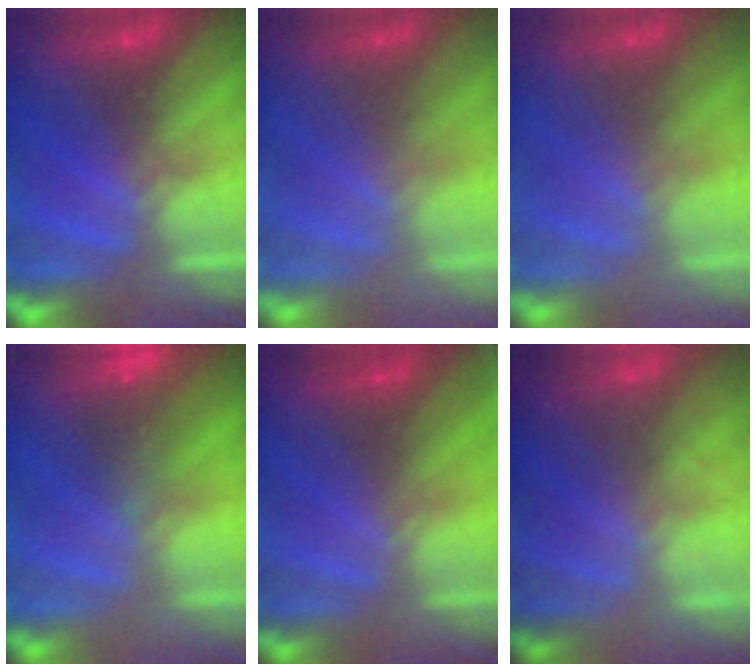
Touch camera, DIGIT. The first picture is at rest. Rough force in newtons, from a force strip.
{"total": 2.2}
{"total": 2.2}
{"total": 6.8}
{"total": 2.5}
{"total": 7.3}